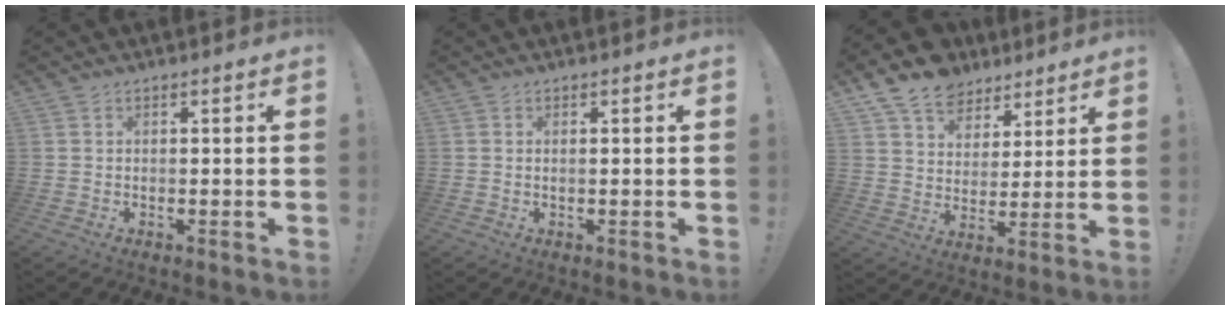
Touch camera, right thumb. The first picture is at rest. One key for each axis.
{"total": 0.6, "fx": 0.2, "fy": -0.2, "fz": 0.5, "tx": -0.002, "ty": -0.003, "tz": 0.001}
{"total": 12.4, "fx": 9.0, "fy": 7.9, "fz": 3.2, "tx": -0.055, "ty": -0.066, "tz": 0.174}